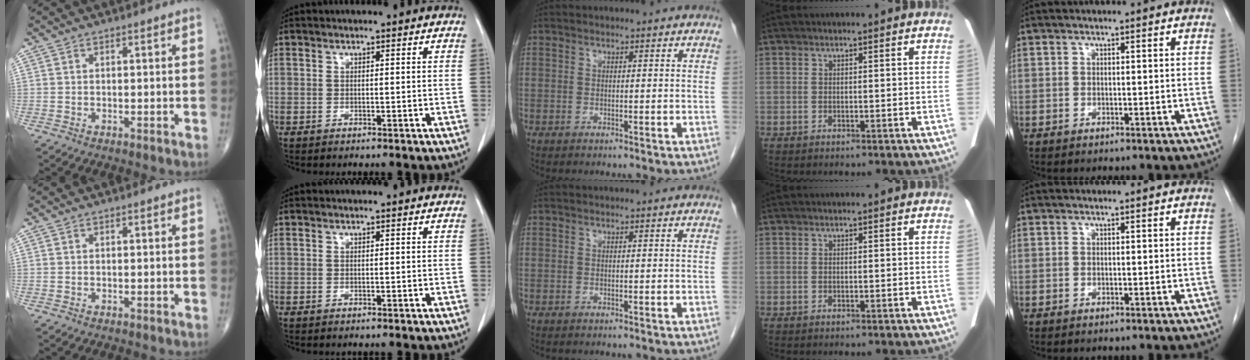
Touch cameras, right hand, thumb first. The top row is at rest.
{}